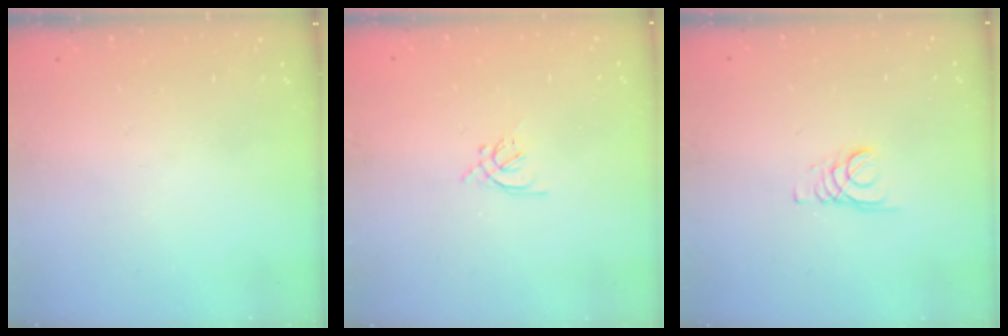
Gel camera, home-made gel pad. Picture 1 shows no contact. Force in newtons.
{"total": 2.0, "press": 1.9, "slide": 0.5}
{"total": 1.8, "press": 1.8, "slide": 0.2}